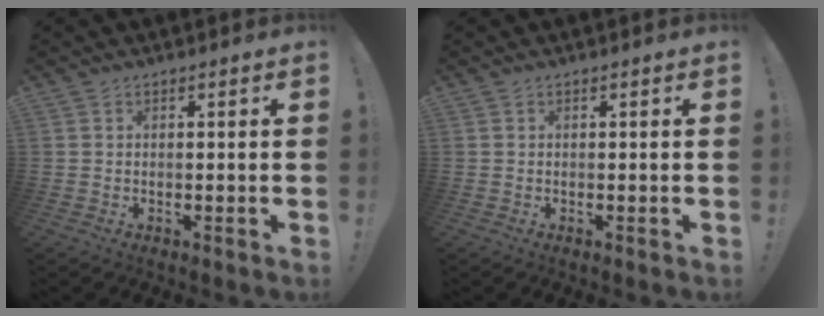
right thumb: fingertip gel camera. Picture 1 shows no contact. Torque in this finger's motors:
{"motor_torque": [0.03, 0.02, 0.00, -0.01, 0.01]}